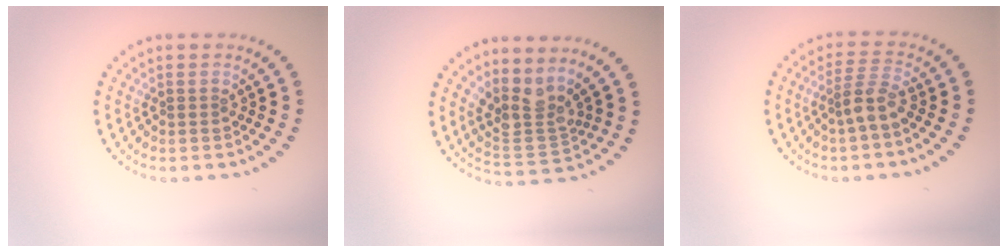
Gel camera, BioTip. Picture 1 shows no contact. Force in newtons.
{"total": 3.3, "press": 2.6, "slide": 2.1}
{"total": 2.5, "press": 1.9, "slide": 1.7}